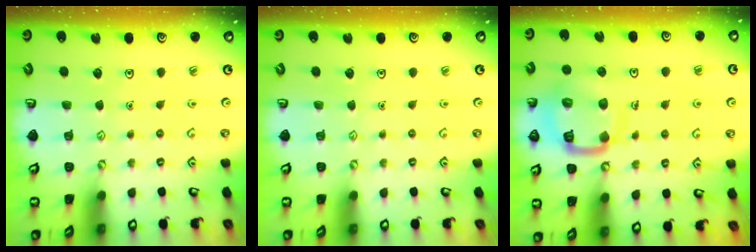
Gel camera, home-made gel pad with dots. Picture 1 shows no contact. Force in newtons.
{"total": 0.0}
{"total": 14.2, "press": 14.1, "slide": 1.5}